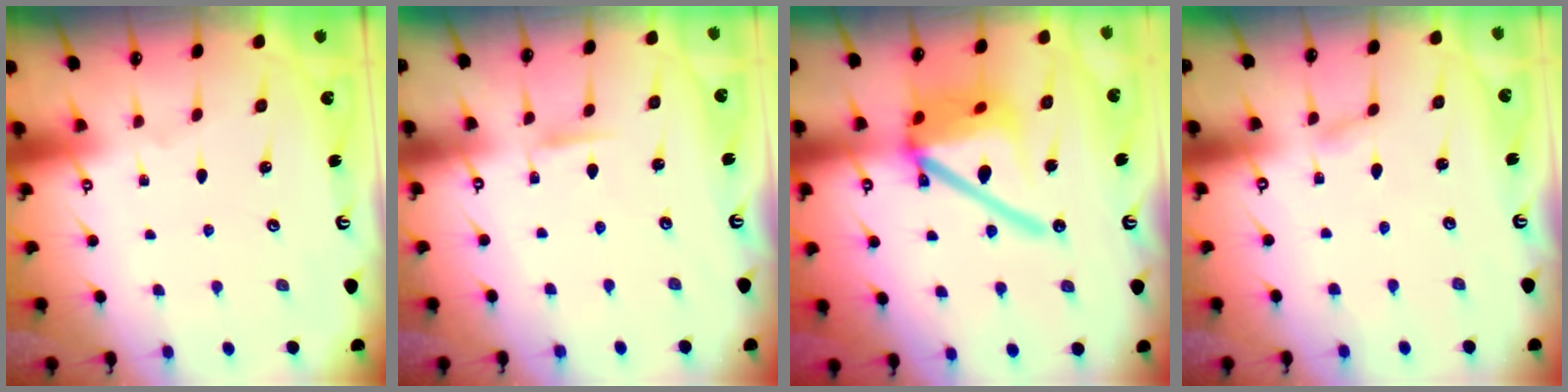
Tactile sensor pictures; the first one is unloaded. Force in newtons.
{"total": 4.0, "press": 3.9, "slide": 0.5}
{"total": 19.3, "press": 19.1, "slide": 2.8}
{"total": 0.9, "press": 0.9, "slide": 0.1}